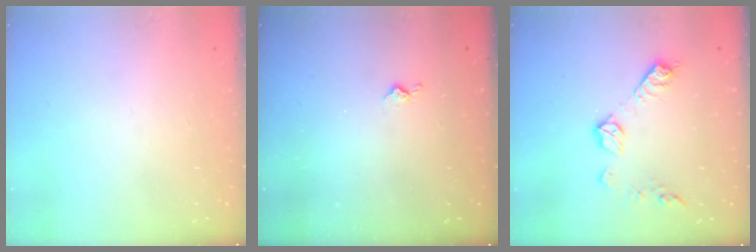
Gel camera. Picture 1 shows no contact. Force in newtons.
{"total": 3.6, "press": 3.6, "slide": 0.5}
{"total": 10.2, "press": 10.2, "slide": 0.2}